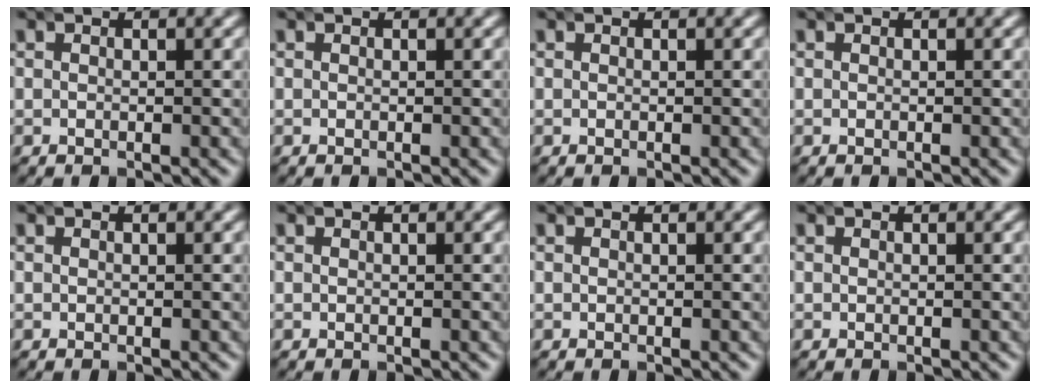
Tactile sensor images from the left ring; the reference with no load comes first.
{"total": 0.0}
{"total": 0.0}
{"total": 0.0}
{"total": 0.0}
{"total": 0.0}
{"total": 0.0}
{"total": 0.0}